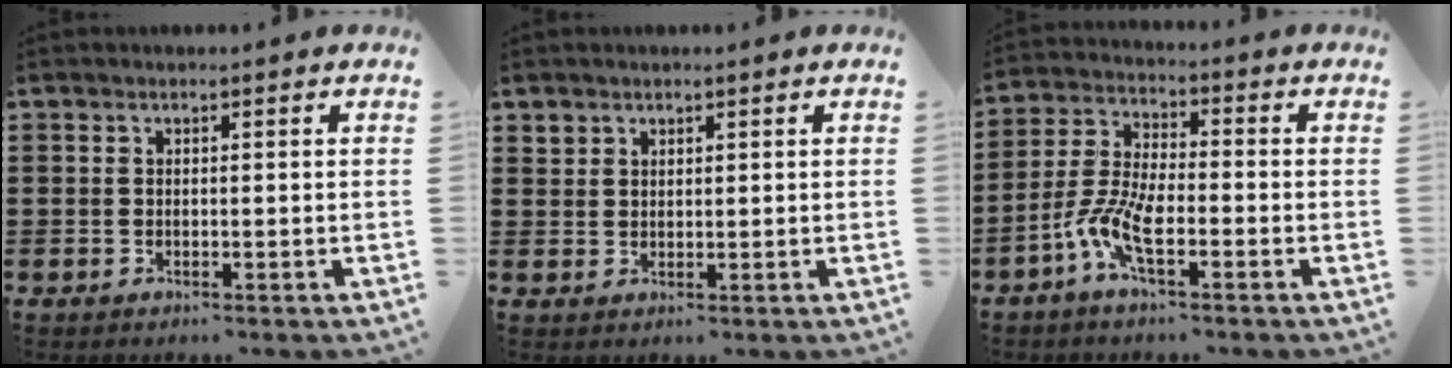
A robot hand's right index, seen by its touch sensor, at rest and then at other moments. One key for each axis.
{"total": 1.9, "fx": 1.6, "fy": 0.9, "fz": -0.1, "tx": -0.002, "ty": 0.004, "tz": 0.033}
{"total": 7.4, "fx": -3.5, "fy": 2.2, "fz": 6.1, "tx": -0.156, "ty": -0.016, "tz": -0.072}